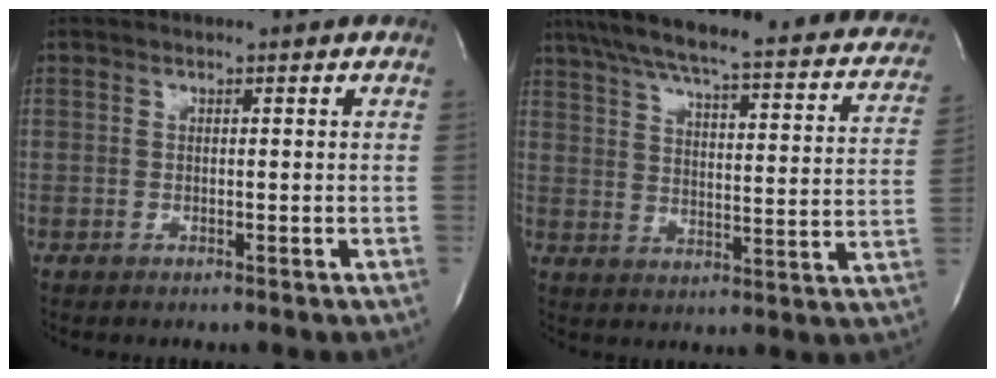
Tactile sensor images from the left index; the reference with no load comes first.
{"total": 30.0, "force": [24.6, 5.7, 16.2], "torque": [-0.249, -0.011, 0.299]}